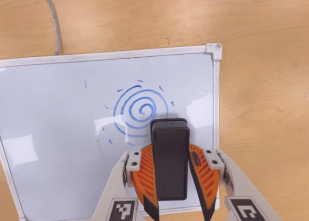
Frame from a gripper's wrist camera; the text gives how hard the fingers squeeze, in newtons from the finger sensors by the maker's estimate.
{"total": 6.9, "left": 5.5, "right": 8.4}